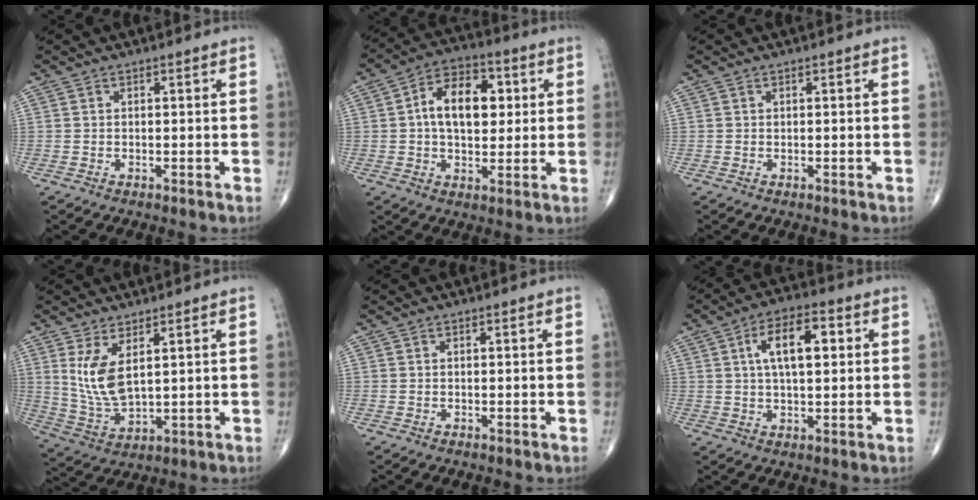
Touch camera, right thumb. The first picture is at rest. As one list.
[{"total": 12.7, "force": [1.9, 7.7, 9.9], "torque": [-0.134, 0.012, 0.023]}, {"total": 0.0}, {"total": 8.5, "force": [2.8, 3.6, 7.1], "torque": [-0.143, -0.025, 0.070]}, {"total": 0.0}, {"total": 10.3, "force": [2.5, 4.8, 8.8], "torque": [-0.136, 0.011, 0.036]}]